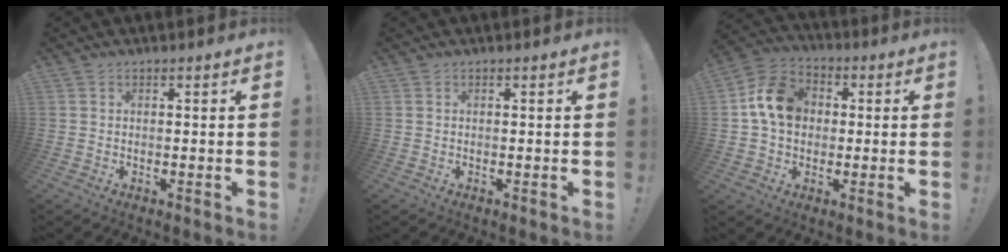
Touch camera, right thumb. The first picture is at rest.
{"total": 0.0}
{"total": 13.3, "force": [2.2, 10.7, 7.7], "torque": [-0.120, 0.011, 0.048]}